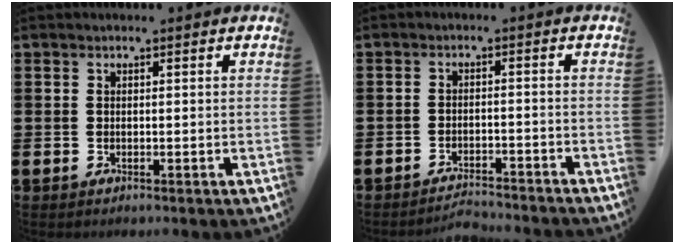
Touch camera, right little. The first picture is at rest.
{"total": 2.3, "force": [-2.3, -0.1, 0.0], "torque": [-0.005, 0.004, -0.049]}